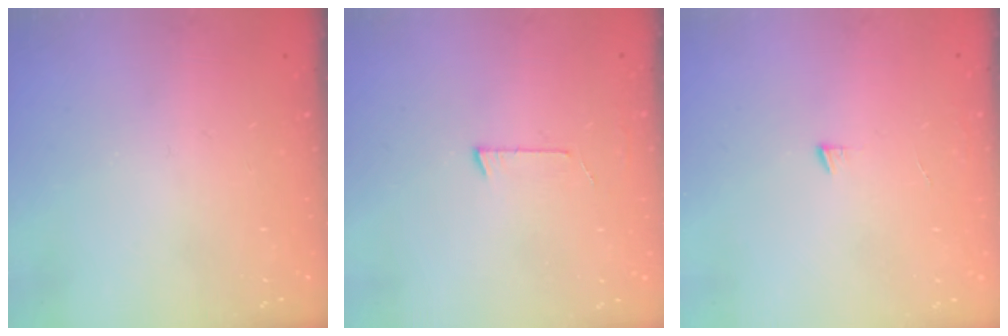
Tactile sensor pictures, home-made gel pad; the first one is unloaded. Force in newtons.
{"total": 2.7, "press": 2.7, "slide": 0.2}
{"total": 4.1, "press": 4.1, "slide": 0.4}